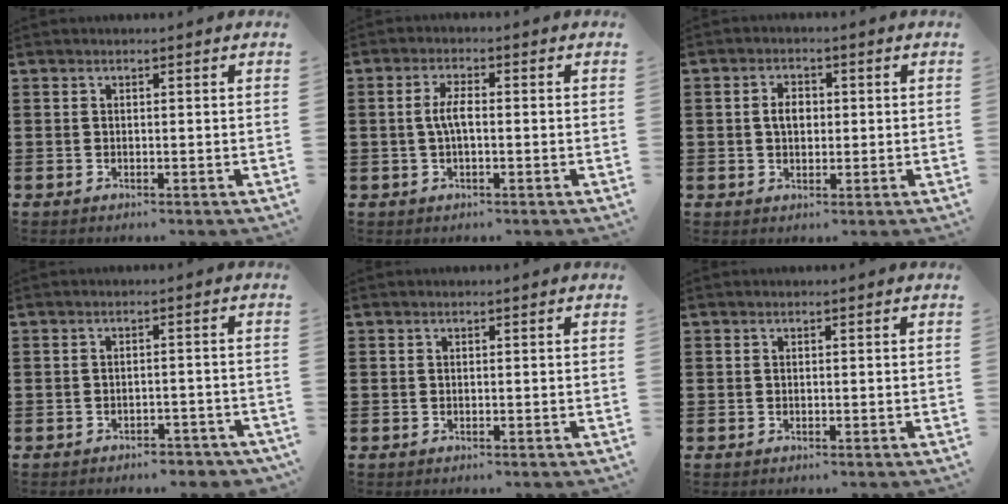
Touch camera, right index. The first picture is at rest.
{"total": 3.4, "force": [-0.3, 1.0, 3.2], "torque": [-0.073, -0.002, -0.012]}
{"total": 2.9, "force": [0.1, 1.8, 2.2], "torque": [-0.039, 0.003, -0.001]}
{"total": 2.4, "force": [-2.4, 0.3, 0.2], "torque": [-0.010, -0.002, -0.050]}
{"total": 0.0}
{"total": 0.0}